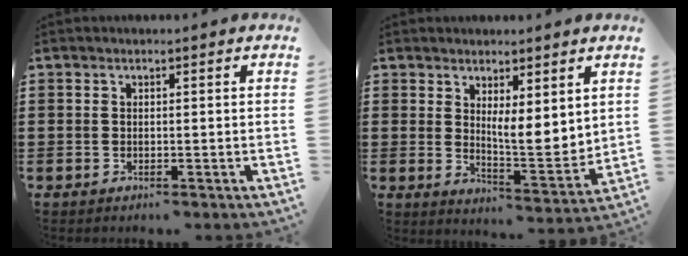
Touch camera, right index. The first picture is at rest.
{"total": 5.1, "force": [3.5, 1.5, 3.4], "torque": [-0.061, -0.027, 0.058]}